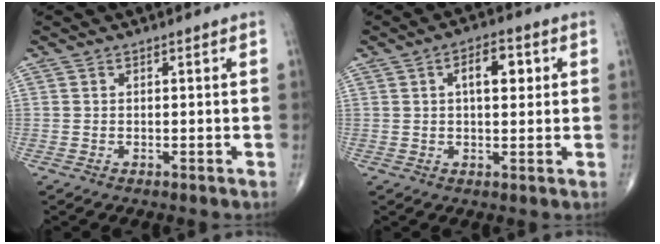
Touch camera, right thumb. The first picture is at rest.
{"total": 6.2, "force": [1.7, 3.0, 5.2], "torque": [-0.063, 0.004, 0.022]}